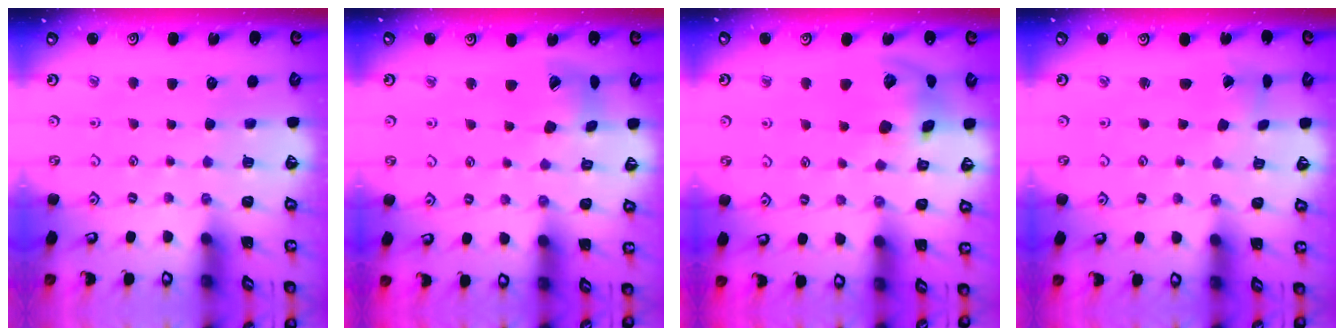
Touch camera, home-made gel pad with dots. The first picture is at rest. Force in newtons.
{"total": 12.8, "press": 12.7, "slide": 1.6}
{"total": 14.0, "press": 13.8, "slide": 2.2}
{"total": 1.6, "press": 1.6, "slide": 0.3}